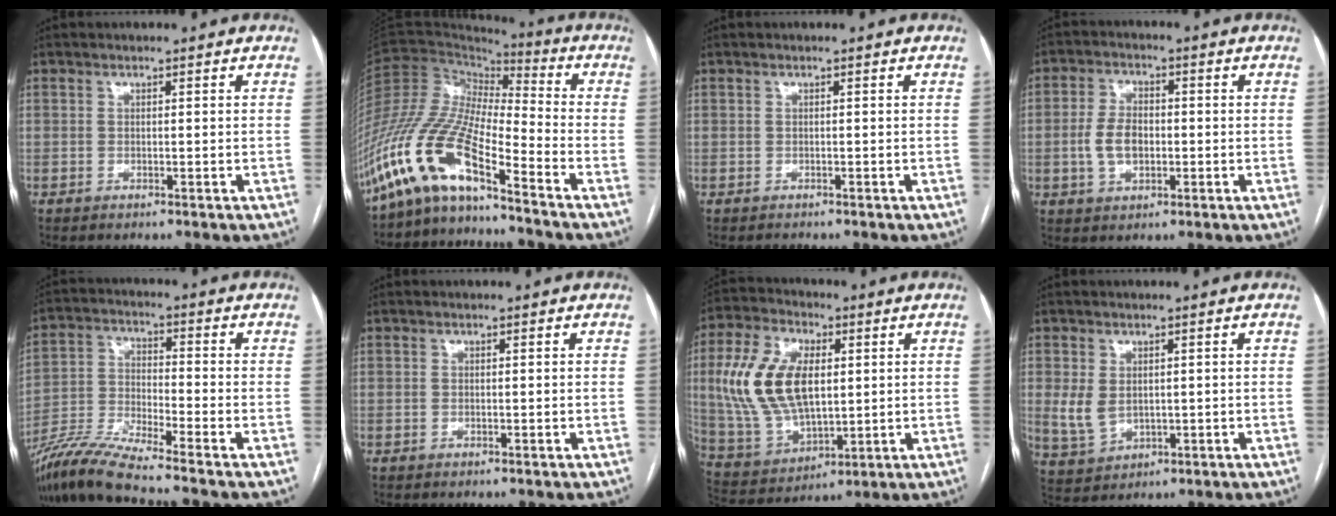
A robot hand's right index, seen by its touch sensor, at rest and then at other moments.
{"total": 14.1, "force": [-10.3, 2.3, 9.3], "torque": [-0.204, 0.009, -0.199]}
{"total": 0.7, "force": [-0.6, 0.3, 0.1], "torque": [-0.006, -0.001, -0.010]}
{"total": 6.3, "force": [-0.8, 3.8, 4.9], "torque": [-0.107, 0.010, -0.012]}
{"total": 9.9, "force": [-8.8, -1.5, 4.3], "torque": [-0.092, -0.020, -0.172]}
{"total": 0.0}
{"total": 16.0, "force": [2.6, 8.6, 13.2], "torque": [-0.290, 0.021, 0.058]}
{"total": 5.0, "force": [0.5, 3.6, 3.5], "torque": [-0.079, 0.001, 0.024]}